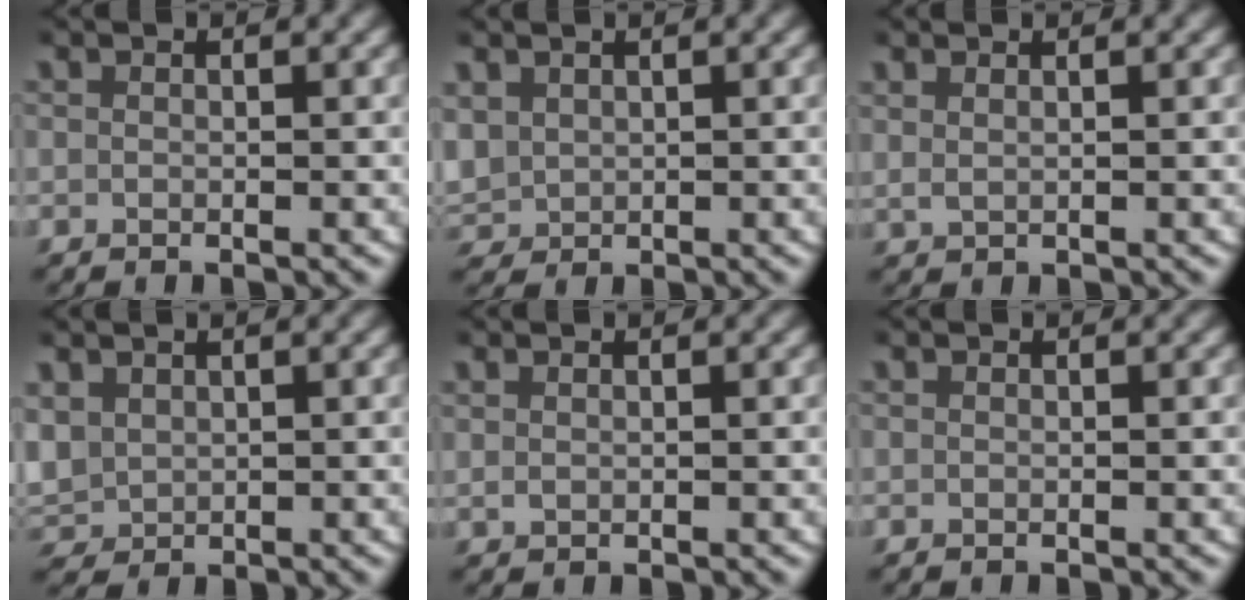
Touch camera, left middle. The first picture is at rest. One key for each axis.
{"total": 3.5, "fx": 1.0, "fy": 3.1, "fz": 1.3, "tx": -0.053, "ty": -0.005, "tz": 0.027}
{"total": 1.2, "fx": 1.0, "fy": 0.3, "fz": 0.6, "tx": -0.014, "ty": 0.000, "tz": 0.024}
{"total": 4.2, "fx": 1.0, "fy": 3.8, "fz": 1.6, "tx": -0.065, "ty": -0.009, "tz": 0.027}
{"total": 0.7, "fx": 0.5, "fy": 0.3, "fz": 0.4, "tx": -0.010, "ty": 0.001, "tz": 0.014}
{"total": 0.0}